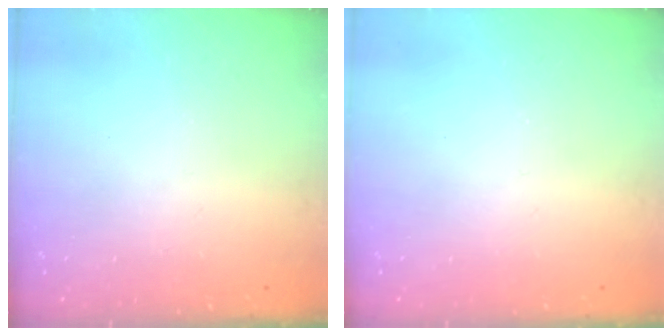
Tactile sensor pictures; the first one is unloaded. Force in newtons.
{"total": 0.0}